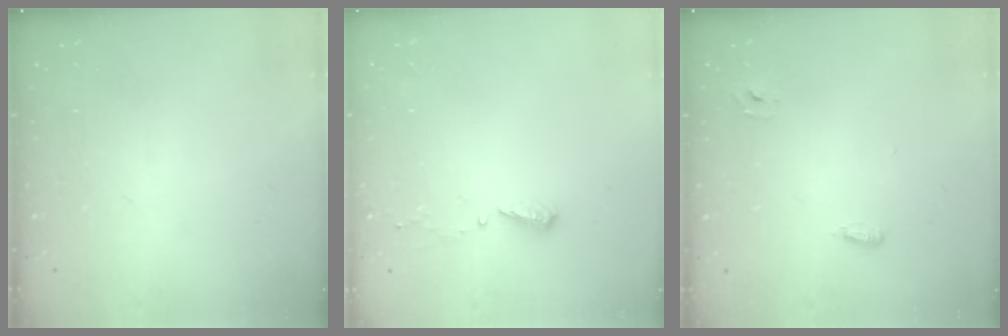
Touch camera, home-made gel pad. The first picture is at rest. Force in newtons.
{"total": 4.0, "press": 4.0, "slide": 0.4}
{"total": 2.6, "press": 2.5, "slide": 0.6}